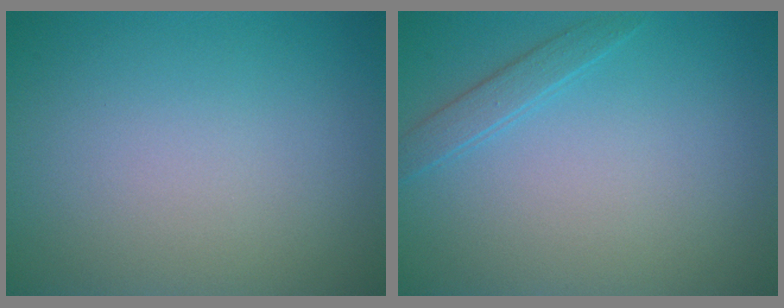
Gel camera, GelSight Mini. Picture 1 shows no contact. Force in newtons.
{"total": 1.4, "press": 1.4, "slide": 0.1}